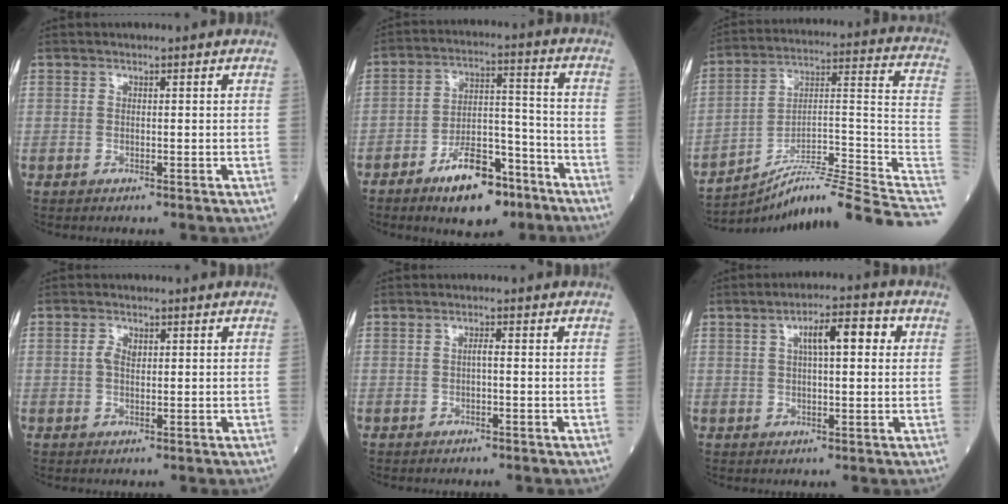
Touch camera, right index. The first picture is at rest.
{"total": 11.5, "force": [-7.5, 4.4, 7.5], "torque": [-0.126, 0.015, -0.122]}
{"total": 21.6, "force": [-16.9, -1.4, 13.3], "torque": [-0.139, 0.044, -0.261]}
{"total": 1.8, "force": [0.5, 1.0, 1.4], "torque": [-0.032, 0.005, 0.010]}
{"total": 0.9, "force": [-0.1, 0.0, 0.9], "torque": [-0.016, 0.002, -0.002]}
{"total": 6.6, "force": [2.0, 1.6, 6.0], "torque": [-0.099, 0.021, 0.032]}